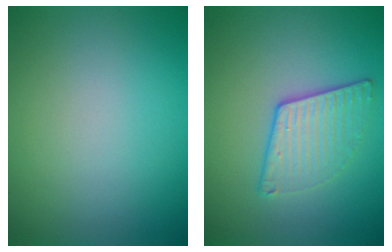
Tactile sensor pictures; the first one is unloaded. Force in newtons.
{"total": 3.1, "press": 2.8, "slide": 1.4}